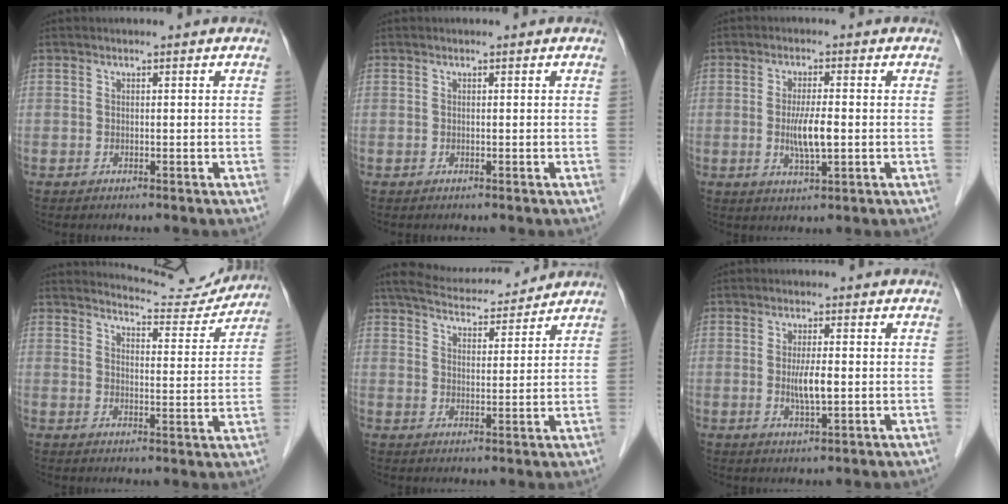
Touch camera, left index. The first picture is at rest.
{"total": 0.0}
{"total": 5.1, "force": [-1.4, 0.6, 4.9], "torque": [-0.099, -0.015, -0.024]}
{"total": 9.0, "force": [9.0, 0.9, 0.1], "torque": [0.002, -0.018, 0.107]}
{"total": 11.9, "force": [11.0, 1.9, 4.1], "torque": [-0.069, 0.018, 0.167]}
{"total": 3.9, "force": [-1.1, 0.4, 3.7], "torque": [-0.072, -0.012, -0.017]}